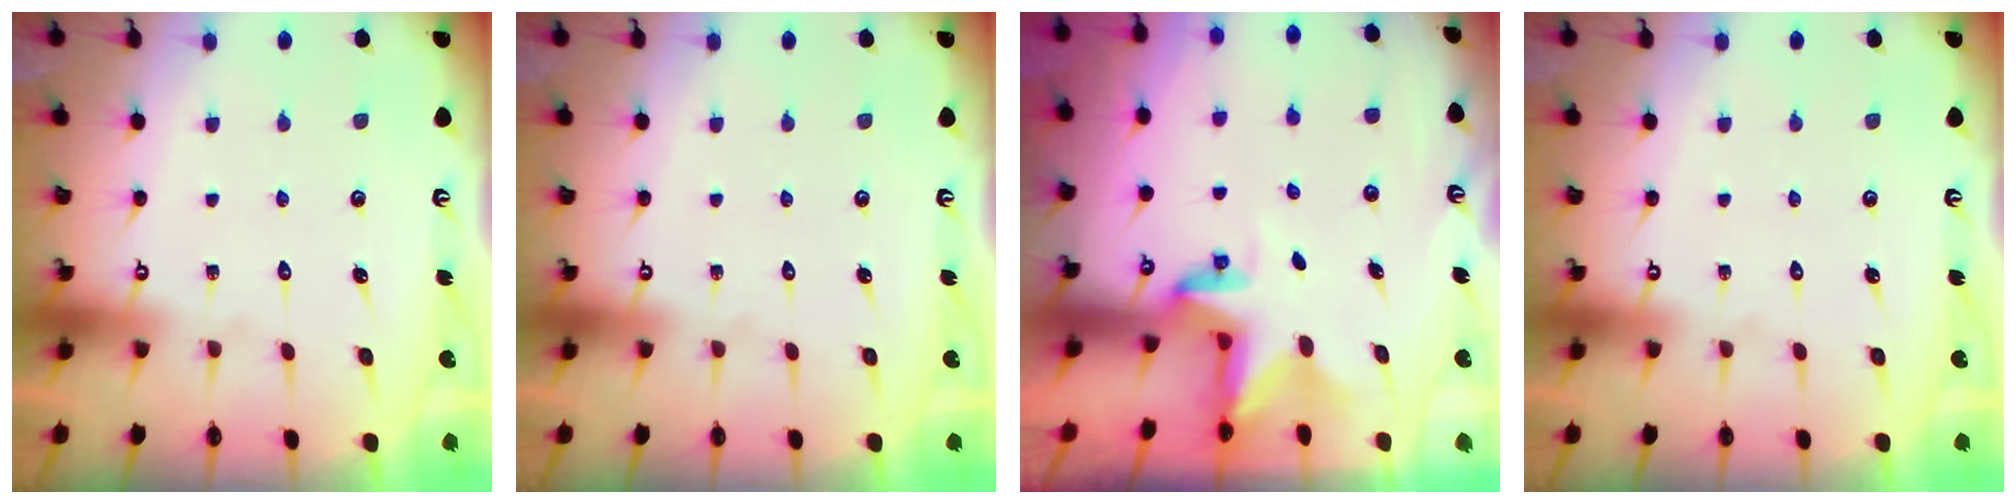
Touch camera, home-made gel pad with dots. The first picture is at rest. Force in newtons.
{"total": 0.0}
{"total": 2.9, "press": 2.9, "slide": 0.1}
{"total": 0.0}